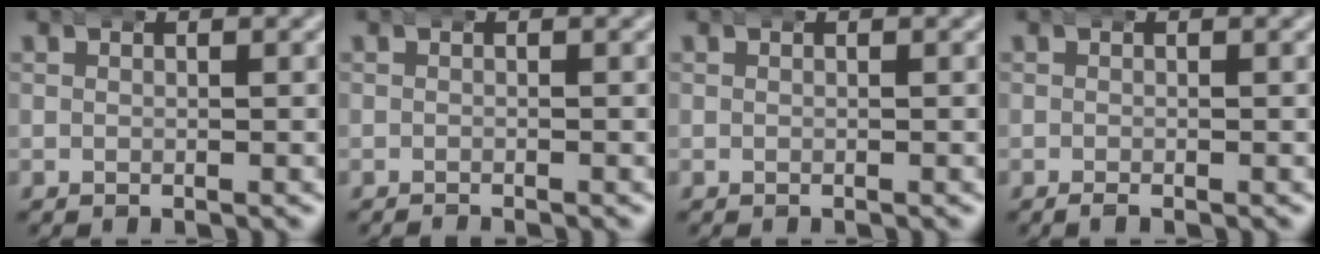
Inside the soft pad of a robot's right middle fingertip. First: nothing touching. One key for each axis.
{"total": 0.8, "fx": -0.8, "fy": -0.1, "fz": -0.1, "tx": -0.002, "ty": -0.005, "tz": -0.011}
{"total": 0.0}
{"total": 0.7, "fx": -0.6, "fy": 0.0, "fz": 0.3, "tx": -0.011, "ty": -0.003, "tz": -0.008}